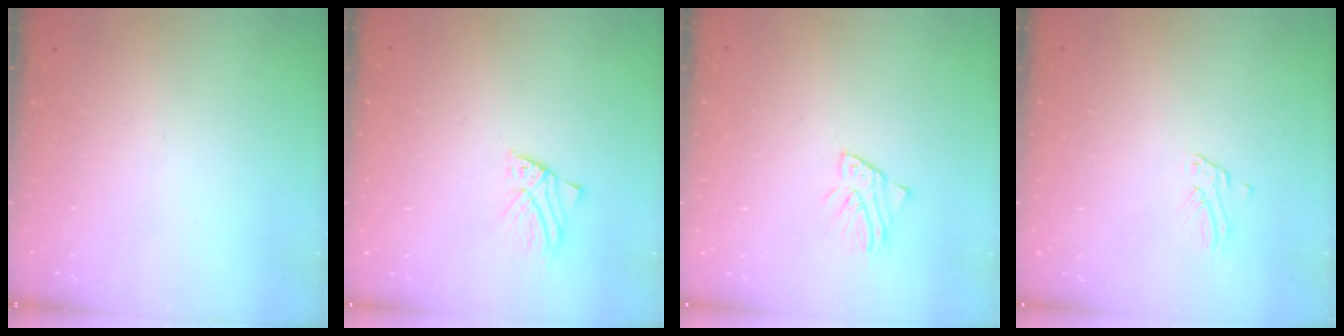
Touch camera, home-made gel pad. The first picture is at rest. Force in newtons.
{"total": 1.7, "press": 1.7, "slide": 0.2}
{"total": 2.5, "press": 2.5, "slide": 0.2}
{"total": 1.2, "press": 1.2, "slide": 0.0}